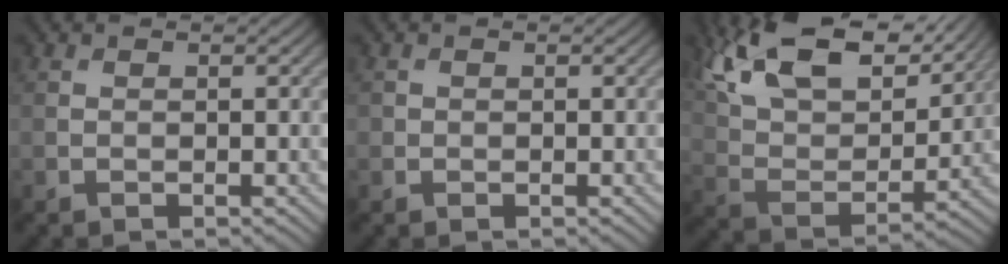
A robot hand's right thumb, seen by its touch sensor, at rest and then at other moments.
{"total": 0.6, "force": [0.0, 0.6, 0.1], "torque": [0.001, -0.003, -0.002]}
{"total": 17.8, "force": [12.6, 6.8, 10.6], "torque": [-0.232, 0.026, 0.186]}